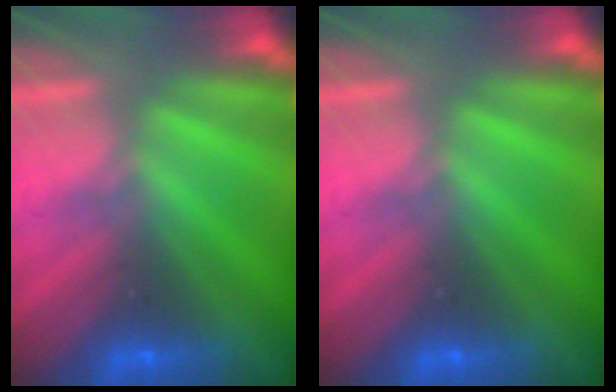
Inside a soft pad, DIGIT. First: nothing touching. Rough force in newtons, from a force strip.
{"total": 0.0}